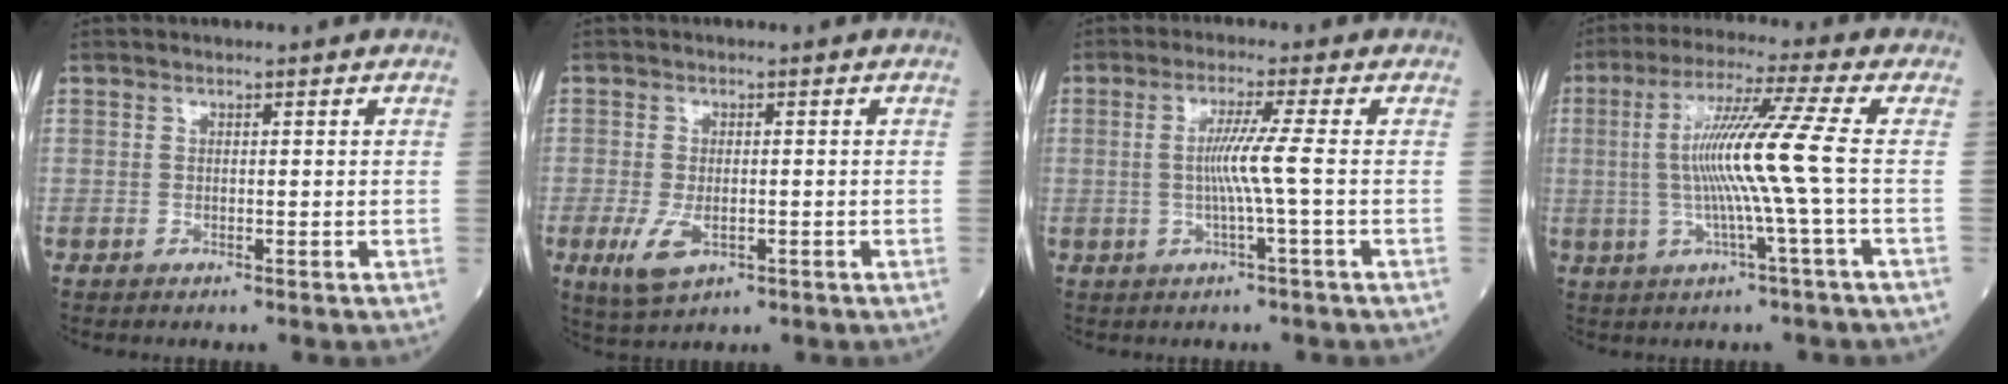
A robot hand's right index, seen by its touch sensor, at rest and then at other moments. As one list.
[{"total": 5.1, "force": [-1.8, 2.3, 4.2], "torque": [-0.091, -0.012, -0.024]}, {"total": 6.8, "force": [-0.2, -2.0, 6.5], "torque": [-0.129, 0.002, -0.001]}, {"total": 10.9, "force": [-0.3, -2.1, 10.7], "torque": [-0.209, 0.006, -0.006]}]